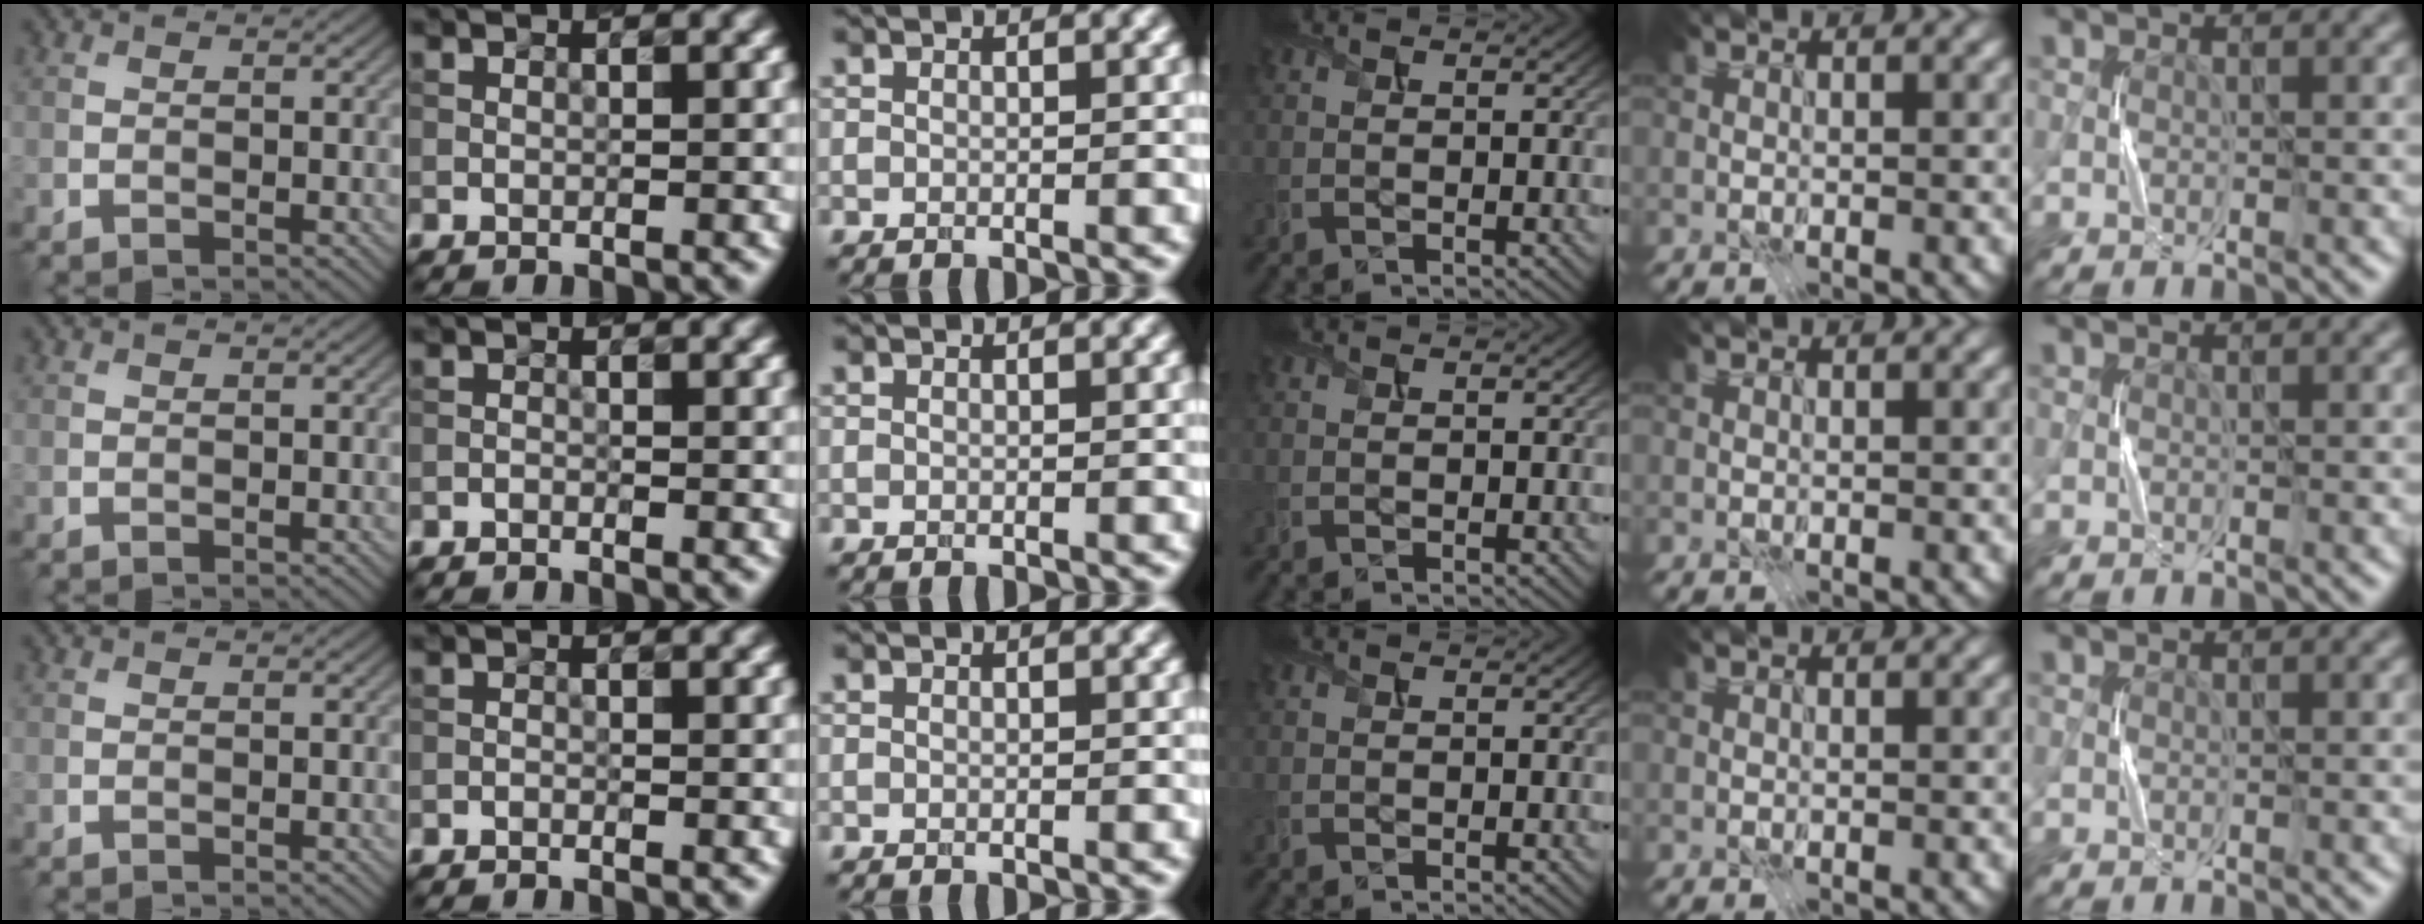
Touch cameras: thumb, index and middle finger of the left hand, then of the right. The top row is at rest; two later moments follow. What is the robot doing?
{"motion": "press", "object": "sticky note"}